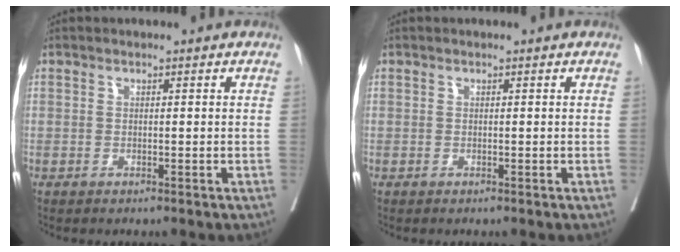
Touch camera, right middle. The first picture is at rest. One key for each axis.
{"total": 0.0}